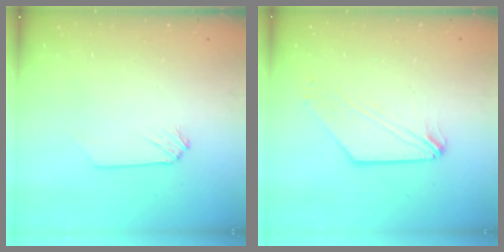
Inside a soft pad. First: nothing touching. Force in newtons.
{"total": 1.6, "press": 1.6, "slide": 0.4}